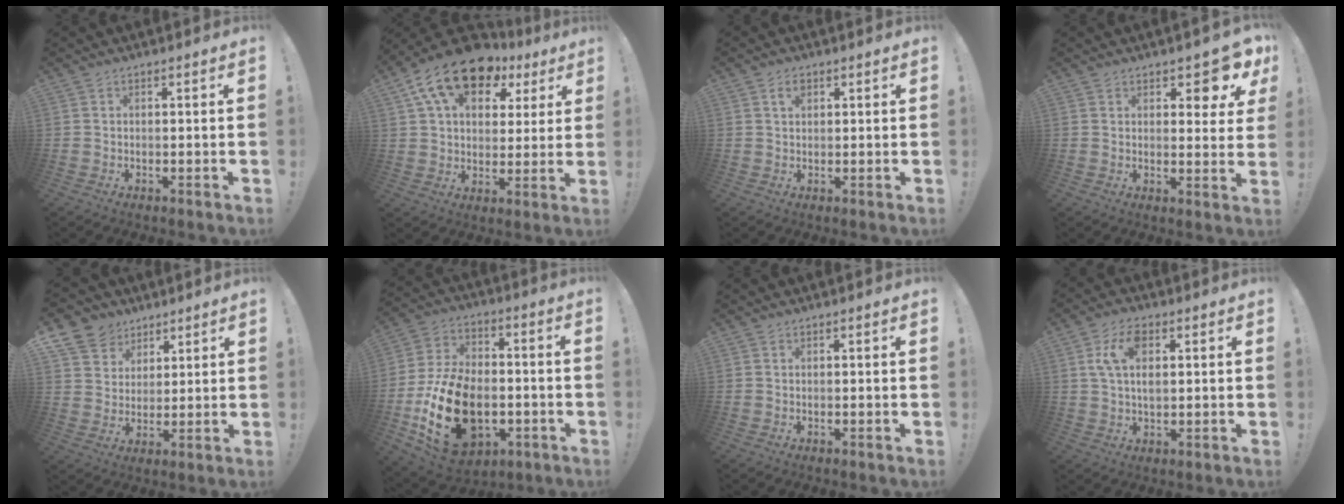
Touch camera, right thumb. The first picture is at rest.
{"total": 17.5, "force": [9.6, 10.2, 10.5], "torque": [-0.170, -0.049, 0.170]}
{"total": 2.6, "force": [1.4, 1.4, 1.6], "torque": [-0.011, -0.004, 0.019]}
{"total": 7.1, "force": [5.0, 3.0, 4.2], "torque": [-0.038, -0.038, 0.085]}
{"total": 9.5, "force": [5.8, 7.4, 1.5], "torque": [-0.029, -0.041, 0.115]}
{"total": 24.7, "force": [-6.9, 16.3, 17.3], "torque": [-0.313, 0.042, -0.098]}
{"total": 0.0}
{"total": 8.1, "force": [2.4, 4.4, 6.3], "torque": [-0.106, 0.003, 0.040]}